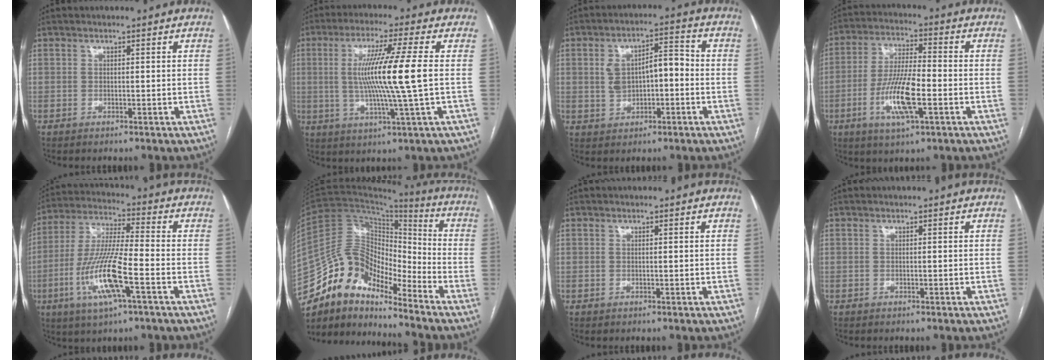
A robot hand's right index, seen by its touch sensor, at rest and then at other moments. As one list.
[{"total": 13.6, "force": [0.5, -2.4, 13.4], "torque": [-0.247, -0.002, 0.009]}, {"total": 7.7, "force": [-0.2, 4.0, 6.6], "torque": [-0.119, 0.030, 0.001]}, {"total": 11.0, "force": [-3.4, 2.0, 10.3], "torque": [-0.206, -0.004, -0.062]}, {"total": 13.6, "force": [-4.7, 1.4, 12.7], "torque": [-0.263, -0.009, -0.089]}, {"total": 13.3, "force": [-11.5, 5.0, 4.5], "torque": [-0.078, 0.066, -0.216]}, {"total": 0.0}, {"total": 0.0}]